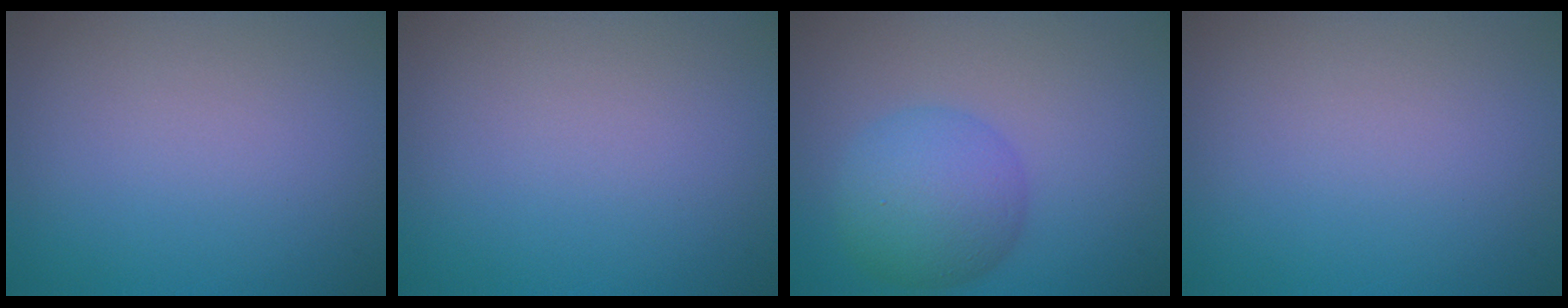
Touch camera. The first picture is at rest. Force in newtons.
{"total": 0.0}
{"total": 5.2, "press": 5.2, "slide": 0.1}
{"total": 0.0}